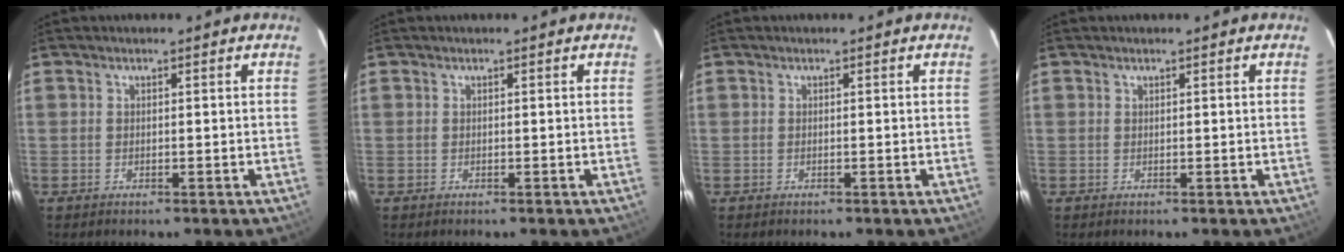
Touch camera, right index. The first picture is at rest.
{"total": 0.0}
{"total": 0.0}
{"total": 0.0}